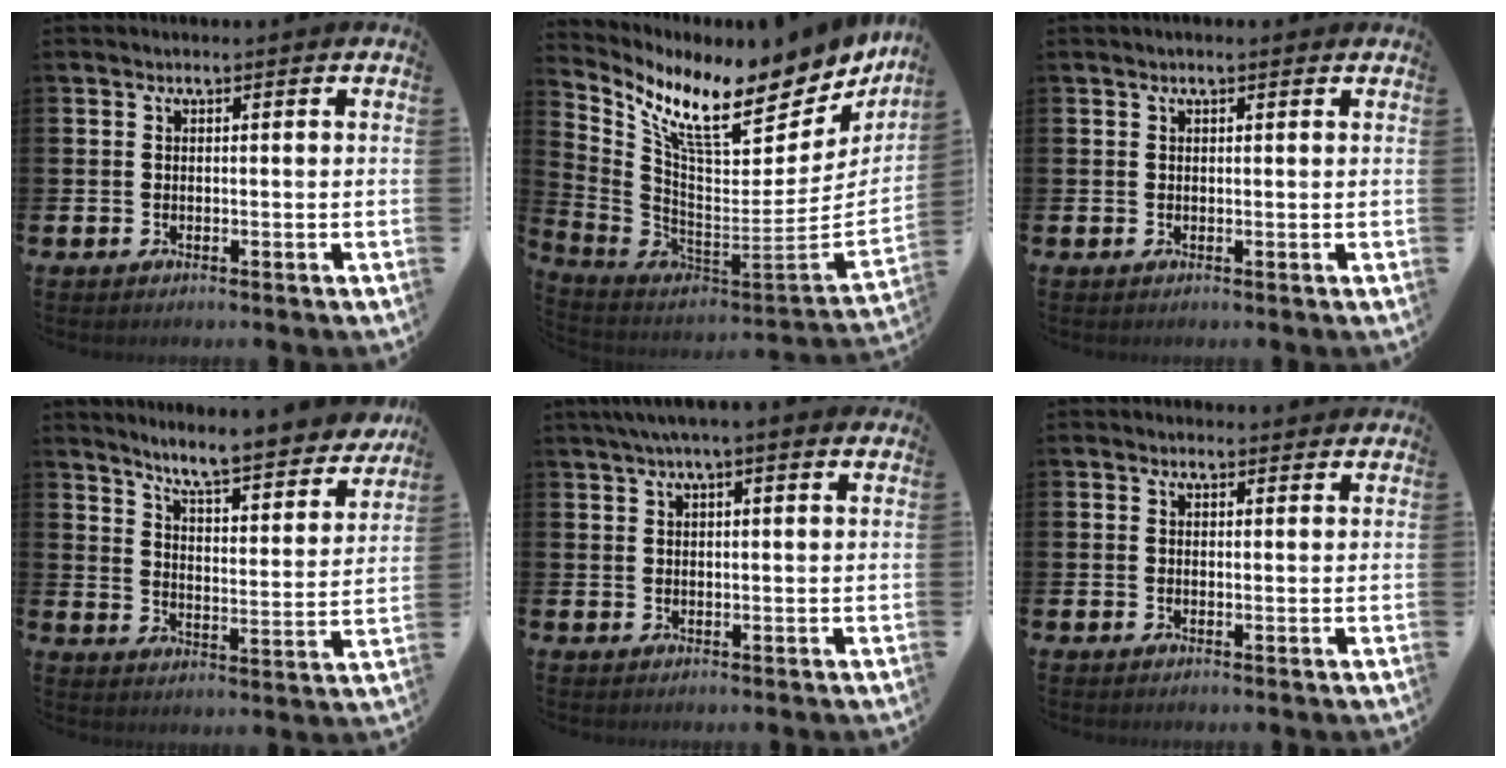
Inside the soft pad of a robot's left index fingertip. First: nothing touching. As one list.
[{"total": 9.1, "force": [7.0, 2.7, 5.2], "torque": [-0.100, -0.076, 0.108]}, {"total": 0.8, "force": [0.6, 0.1, 0.5], "torque": [0.002, -0.001, 0.008]}, {"total": 7.4, "force": [7.0, 0.3, 2.5], "torque": [-0.065, -0.064, 0.114]}, {"total": 3.2, "force": [2.5, 0.2, 2.0], "torque": [-0.033, -0.003, 0.042]}, {"total": 1.0, "force": [0.9, 0.4, 0.2], "torque": [0.006, 0.003, 0.014]}]